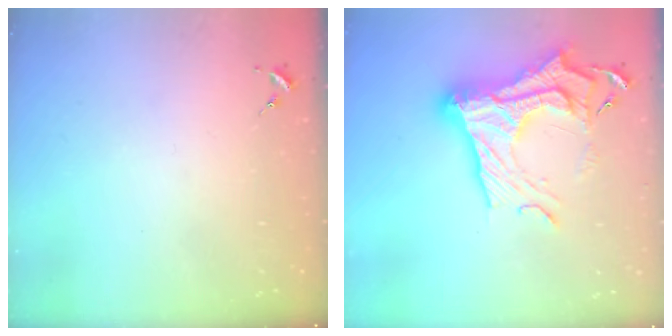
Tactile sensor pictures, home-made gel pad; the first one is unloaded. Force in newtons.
{"total": 26.5, "press": 26.4, "slide": 2.0}